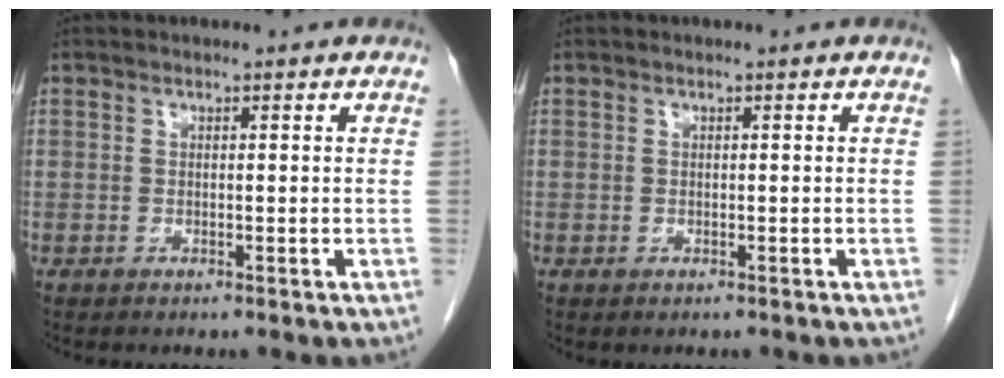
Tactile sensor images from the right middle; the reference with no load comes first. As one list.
[{"total": 0.0}]